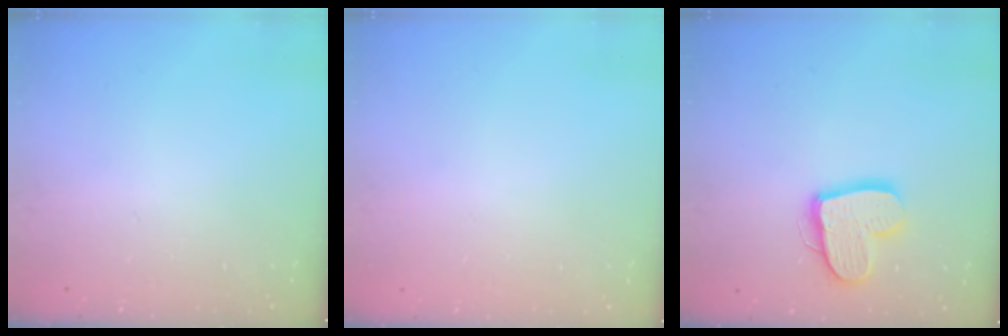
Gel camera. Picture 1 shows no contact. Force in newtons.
{"total": 0.0}
{"total": 14.4, "press": 14.3, "slide": 1.3}